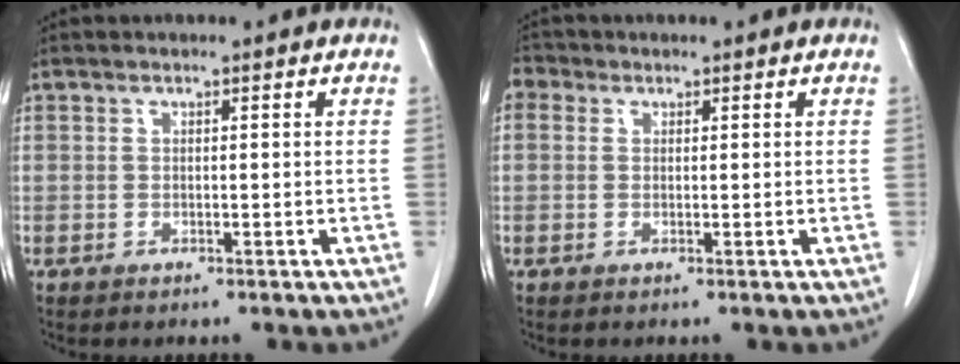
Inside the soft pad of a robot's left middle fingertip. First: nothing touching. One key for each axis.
{"total": 2.0, "fx": 0.8, "fy": 1.7, "fz": 0.6, "tx": -0.008, "ty": 0.009, "tz": 0.010}